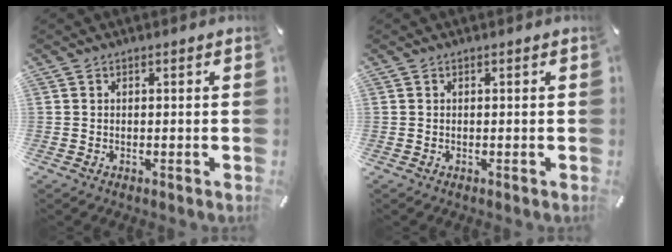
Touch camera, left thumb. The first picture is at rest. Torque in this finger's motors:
{"motor_torque": [0.10, 0.00, -0.11, 0.01, -0.01]}